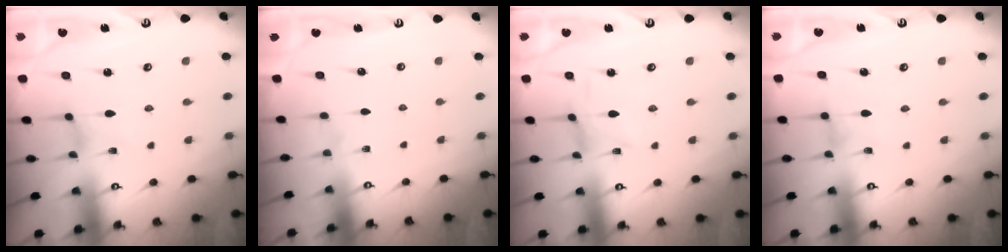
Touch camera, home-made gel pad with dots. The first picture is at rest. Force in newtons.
{"total": 0.0}
{"total": 0.0}
{"total": 0.6, "press": 0.6, "slide": 0.2}